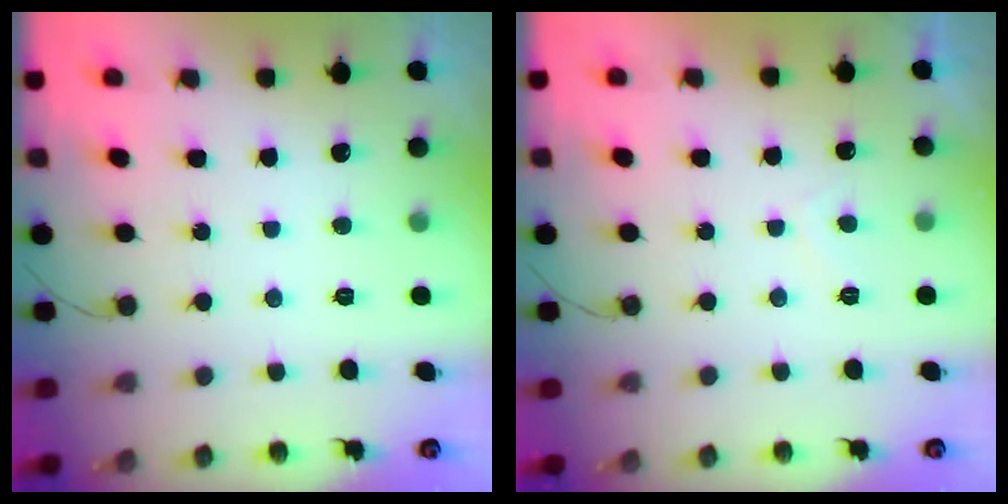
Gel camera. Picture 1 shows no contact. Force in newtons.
{"total": 1.1, "press": 0.9, "slide": 0.6}